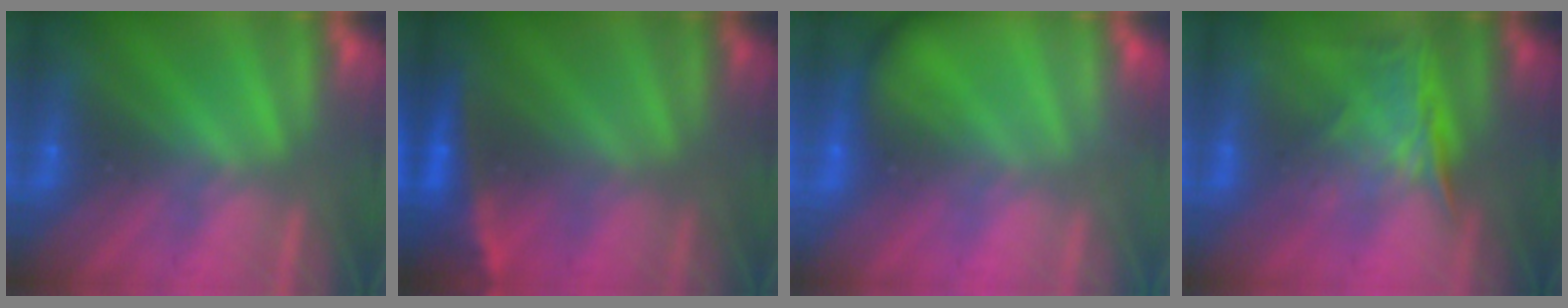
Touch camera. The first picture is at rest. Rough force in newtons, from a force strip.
{"total": 2.2}
{"total": 2.3}
{"total": 1.3}